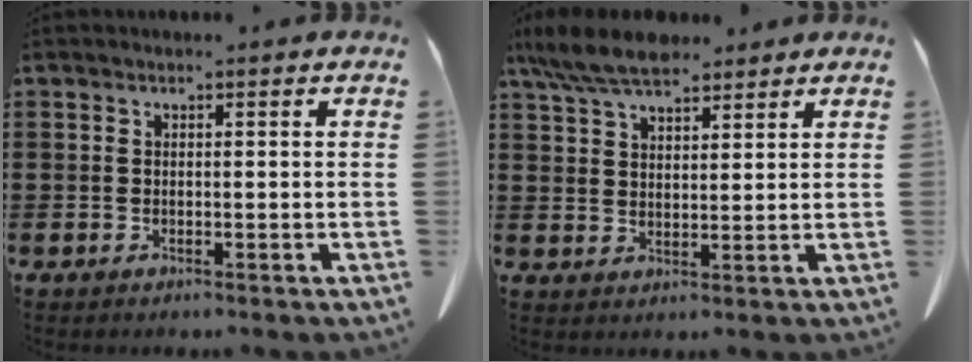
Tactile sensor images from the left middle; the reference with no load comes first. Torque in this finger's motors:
{"motor_torque": [0.80, 0.09, 0.17, 0.09]}